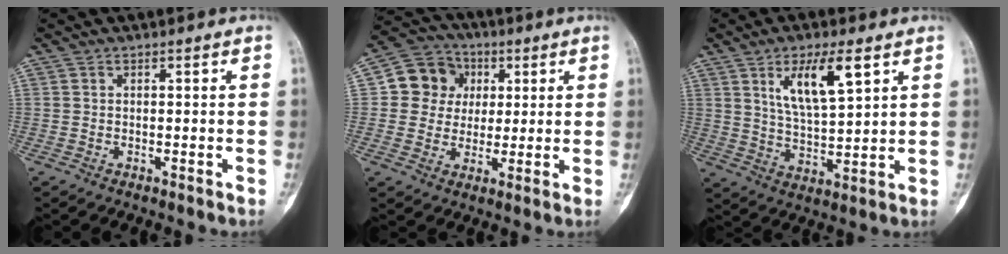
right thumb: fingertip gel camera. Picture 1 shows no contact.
{"total": 10.1, "force": [2.2, 9.3, 3.4], "torque": [-0.021, 0.004, 0.028]}
{"total": 10.8, "force": [5.1, 3.4, 8.9], "torque": [-0.152, -0.027, 0.102]}